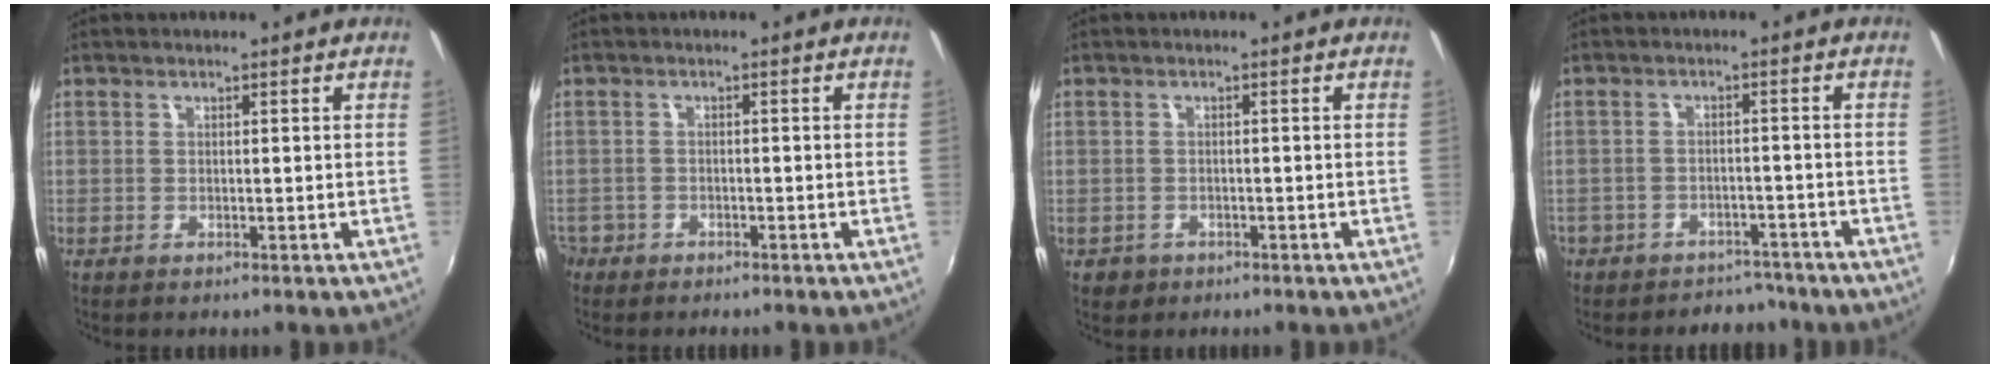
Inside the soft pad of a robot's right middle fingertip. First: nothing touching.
{"total": 3.7, "force": [-2.6, 2.6, 0.6], "torque": [-0.031, -0.003, -0.049]}
{"total": 2.5, "force": [-1.2, 2.0, 0.7], "torque": [-0.020, -0.001, -0.015]}
{"total": 8.1, "force": [-6.2, 5.1, 1.0], "torque": [-0.041, 0.013, -0.084]}